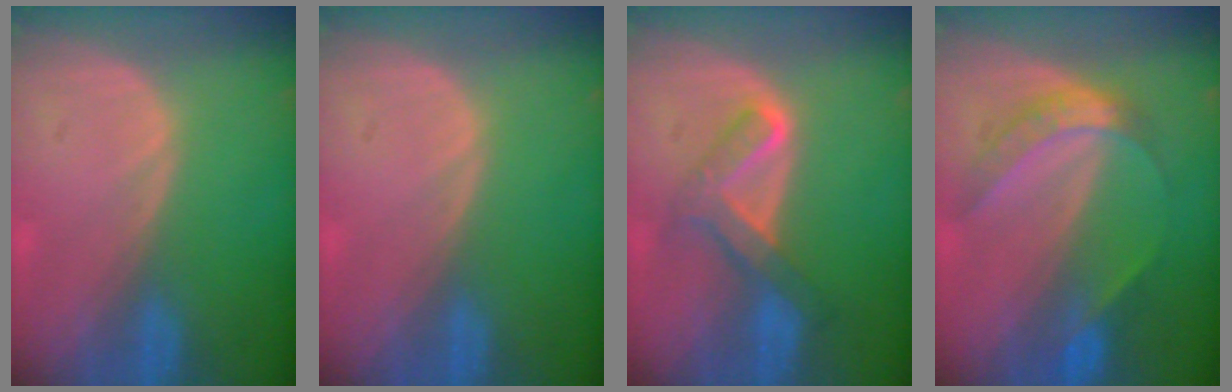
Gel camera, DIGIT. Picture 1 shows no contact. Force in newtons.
{"total": 0.0}
{"total": 5.7, "press": 5.6, "slide": 1.2}
{"total": 6.2, "press": 5.3, "slide": 3.2}